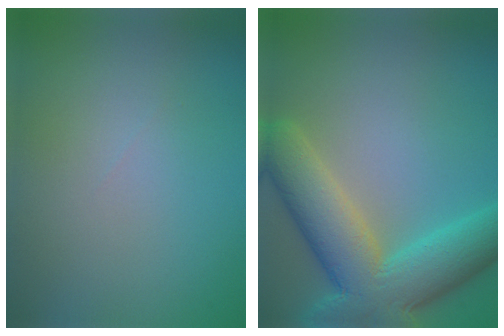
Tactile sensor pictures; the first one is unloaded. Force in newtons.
{"total": 10.0, "press": 10.0, "slide": 0.6}